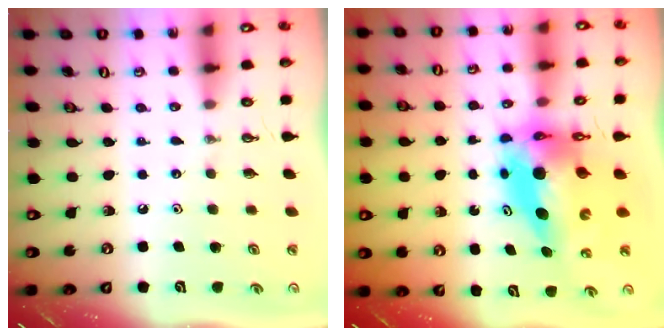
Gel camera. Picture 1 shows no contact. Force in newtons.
{"total": 12.0, "press": 12.0, "slide": 1.0}